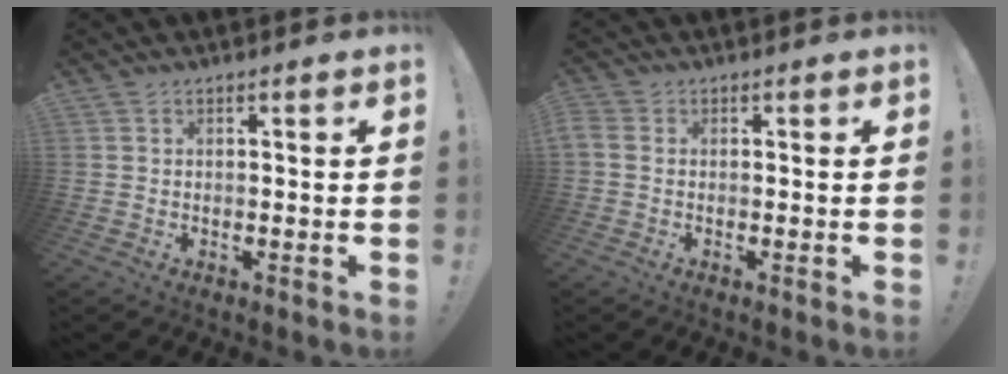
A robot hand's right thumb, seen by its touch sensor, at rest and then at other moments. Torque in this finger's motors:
{"motor_torque": [-0.20, 0.13, -0.03, 0.05, -0.02]}